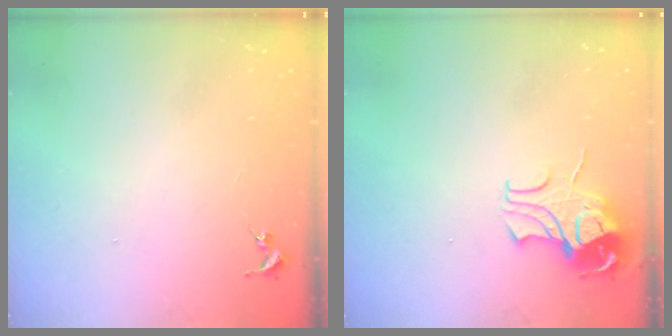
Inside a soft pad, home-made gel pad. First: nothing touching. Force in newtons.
{"total": 9.4, "press": 9.4, "slide": 1.1}